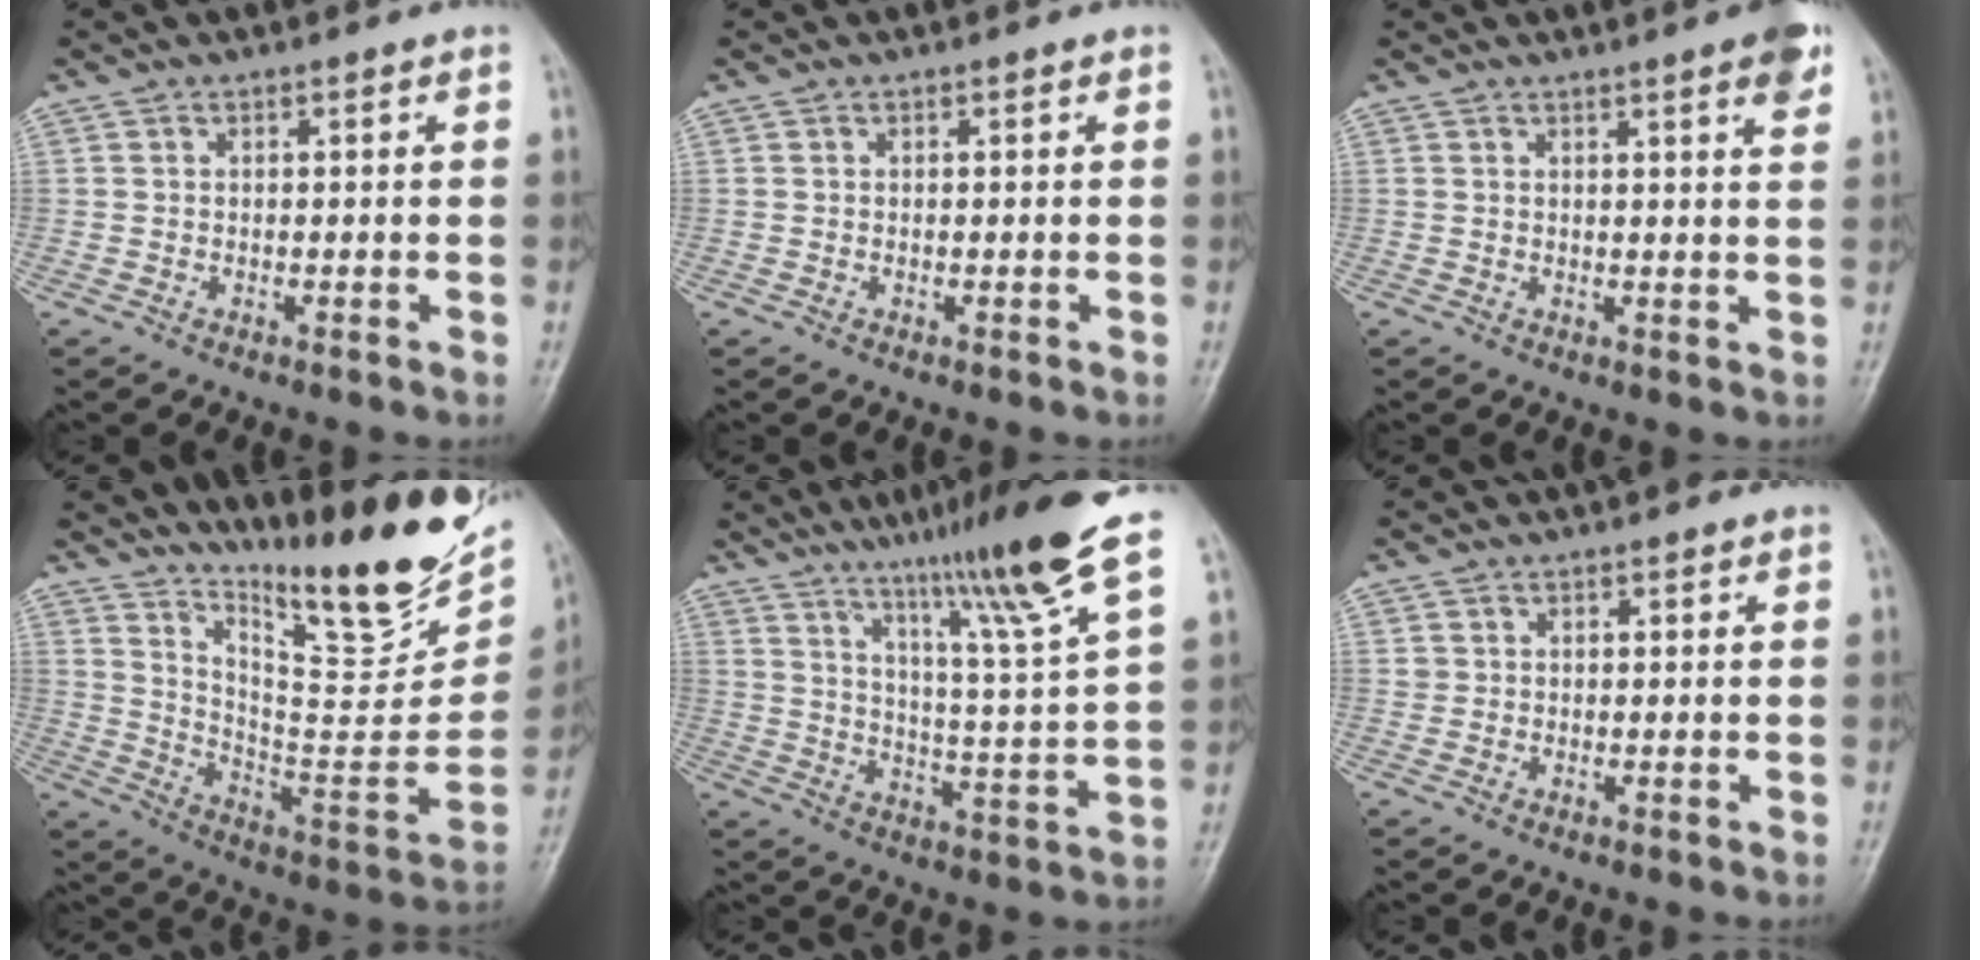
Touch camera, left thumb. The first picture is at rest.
{"total": 0.0}
{"total": 5.4, "force": [3.2, 0.7, 4.3], "torque": [-0.043, -0.007, 0.036]}
{"total": 24.7, "force": [18.2, 5.7, 15.8], "torque": [-0.204, -0.113, 0.283]}
{"total": 17.7, "force": [11.7, -0.3, 13.2], "torque": [-0.196, -0.056, 0.178]}
{"total": 1.2, "force": [0.4, 1.1, 0.1], "torque": [0.015, 0.001, 0.003]}